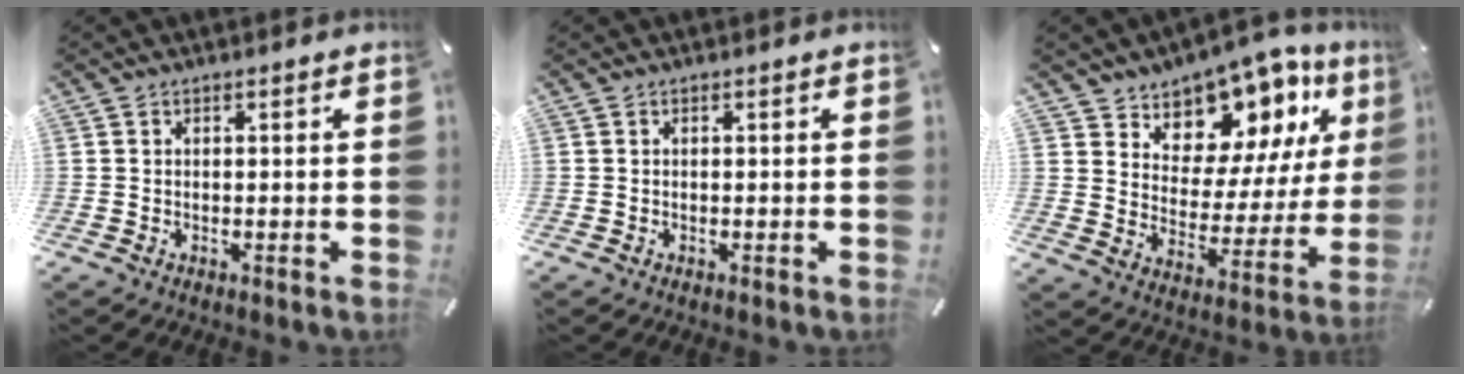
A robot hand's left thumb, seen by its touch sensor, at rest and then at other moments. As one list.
[{"total": 0.0}, {"total": 11.2, "force": [8.6, 7.0, 1.5], "torque": [-0.026, -0.099, 0.155]}]